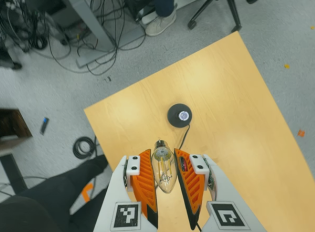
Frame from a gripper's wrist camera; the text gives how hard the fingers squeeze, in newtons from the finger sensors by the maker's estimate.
{"total": 12.0, "left": 11.5, "right": 12.6}